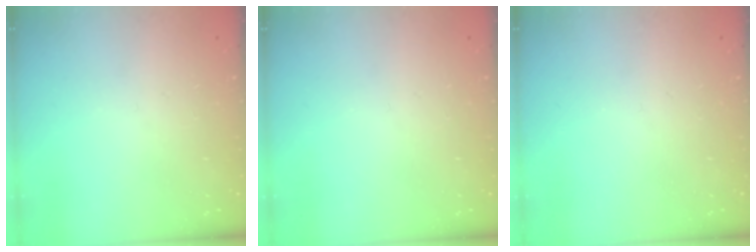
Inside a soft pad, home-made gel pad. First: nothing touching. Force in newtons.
{"total": 0.0}
{"total": 0.0}